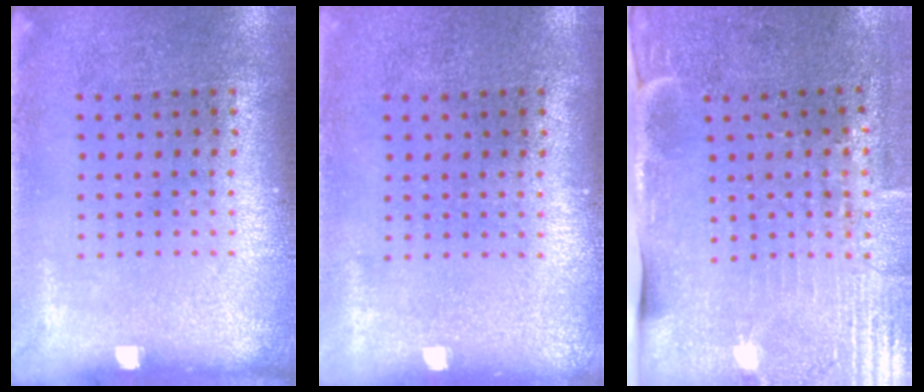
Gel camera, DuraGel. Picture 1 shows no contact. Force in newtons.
{"total": 0.0}
{"total": 4.5, "press": 3.7, "slide": 2.5}